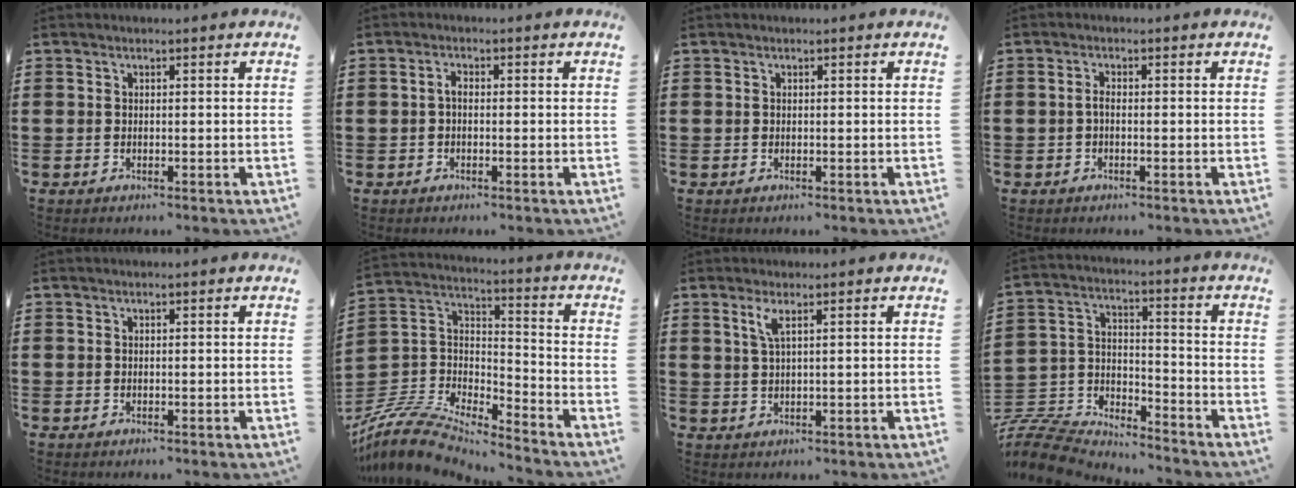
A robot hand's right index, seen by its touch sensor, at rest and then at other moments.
{"total": 1.3, "force": [-0.3, 0.5, 1.1], "torque": [-0.022, 0.001, -0.007]}
{"total": 0.0}
{"total": 1.2, "force": [-0.5, 0.4, 1.1], "torque": [-0.029, -0.003, -0.011]}
{"total": 0.0}
{"total": 8.9, "force": [-8.3, 1.9, 2.7], "torque": [-0.073, 0.004, -0.170]}
{"total": 2.4, "force": [1.2, 0.3, 2.1], "torque": [-0.045, 0.001, 0.019]}
{"total": 8.3, "force": [-7.9, 1.9, 1.4], "torque": [-0.052, 0.002, -0.165]}